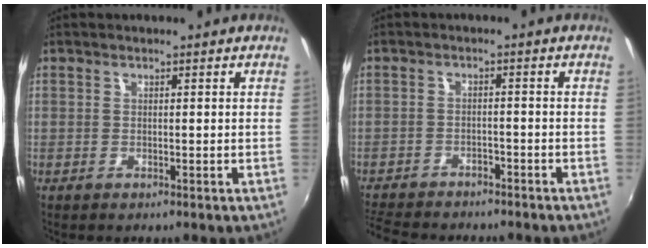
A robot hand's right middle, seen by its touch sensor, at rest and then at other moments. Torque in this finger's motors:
{"motor_torque": [1.07, -1.07, 0.15, 0.05]}